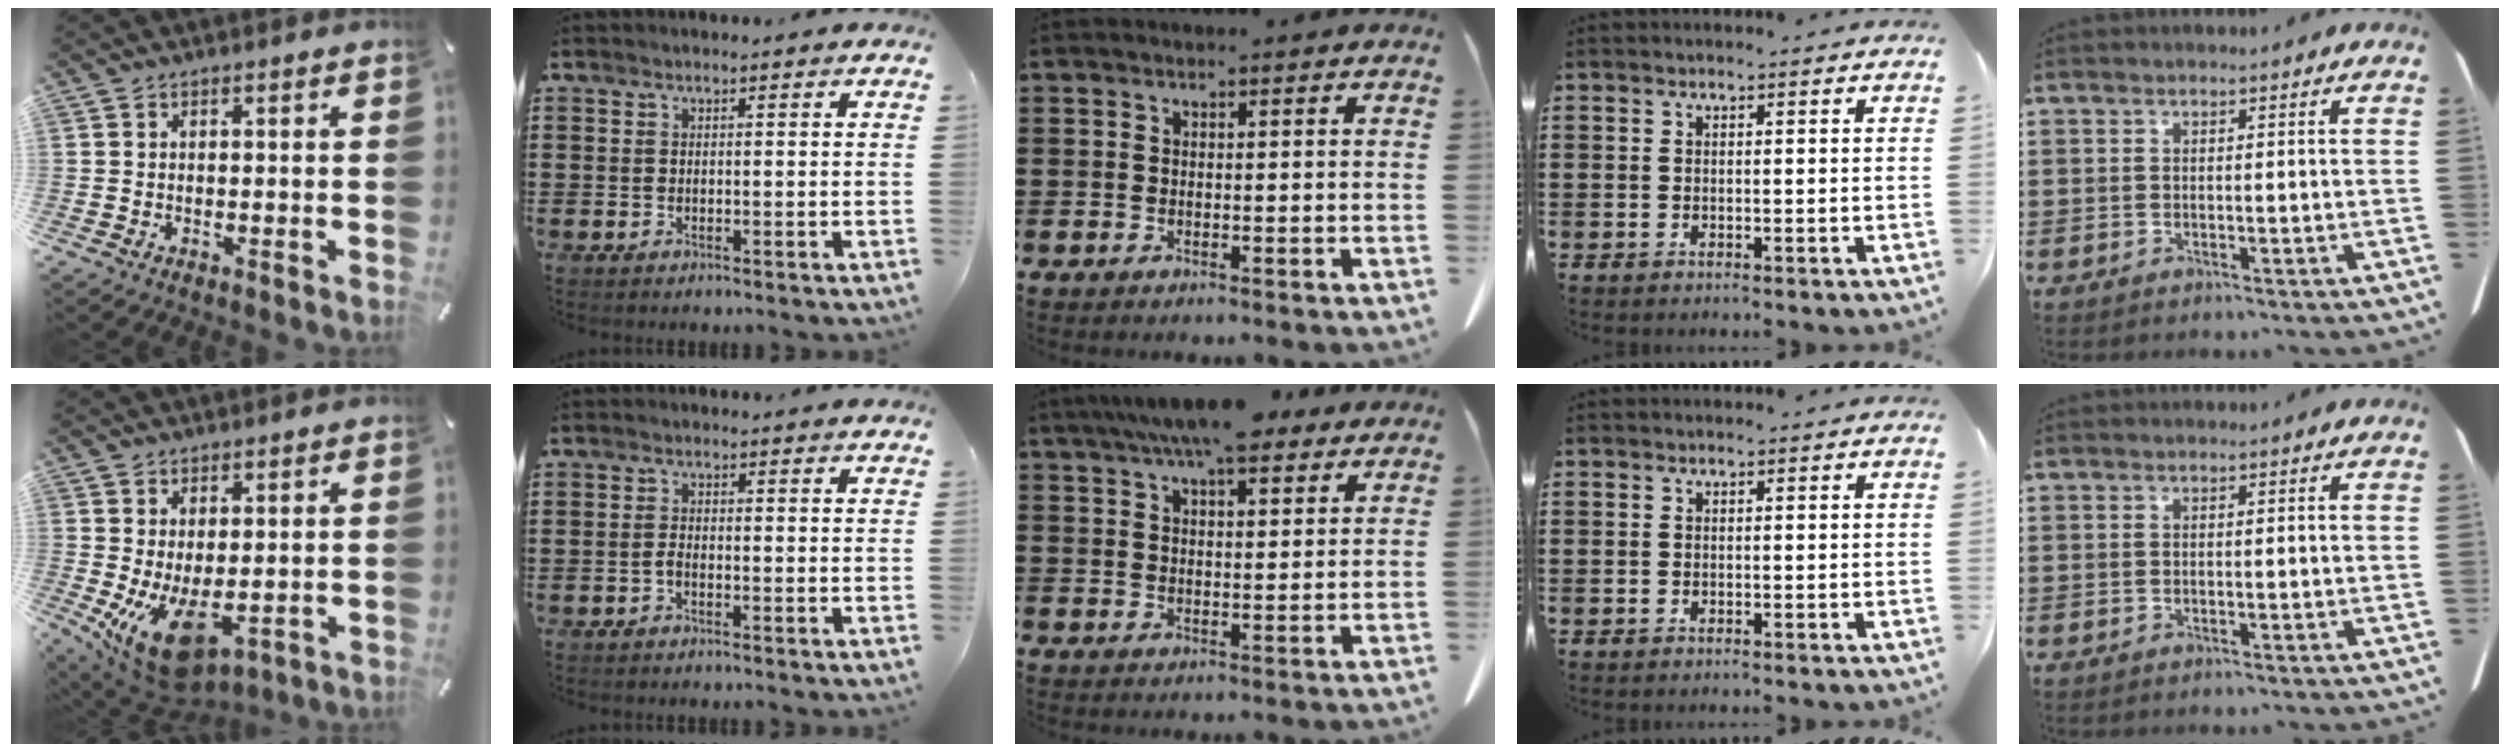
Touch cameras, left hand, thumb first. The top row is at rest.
{"thumb": {"total": 12.0, "force": [-2.5, 6.6, 9.7], "torque": [-0.166, -0.001, -0.028]}, "index": {"total": 1.2, "force": [-0.8, 0.4, 0.9], "torque": [-0.027, -0.003, -0.018]}, "middle": {"total": 7.9, "force": [6.1, 2.1, 4.5], "torque": [-0.095, -0.006, 0.111]}}